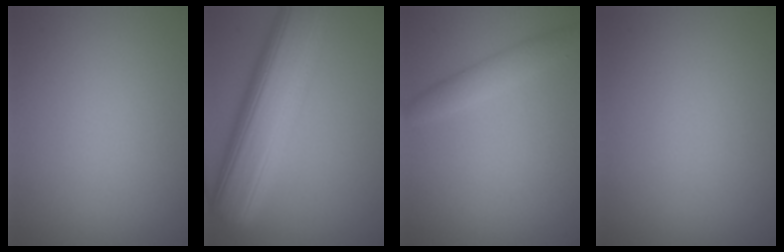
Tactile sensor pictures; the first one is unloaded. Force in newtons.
{"total": 10.8, "press": 10.8, "slide": 0.4}
{"total": 2.0, "press": 2.0, "slide": 0.3}
{"total": 0.0}